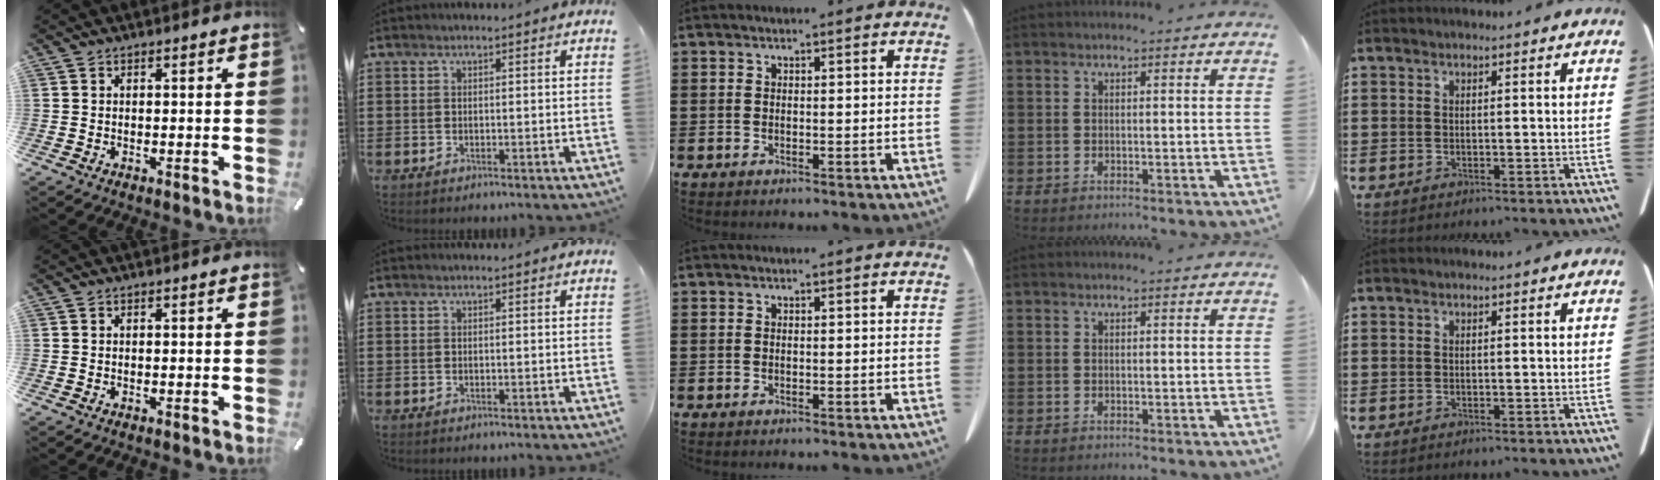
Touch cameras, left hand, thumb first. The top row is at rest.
{}